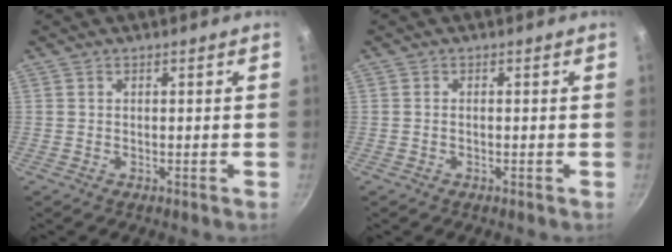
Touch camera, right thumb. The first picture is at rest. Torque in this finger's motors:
{"motor_torque": [0.18, -0.25, -0.11, 0.09, 0.09]}